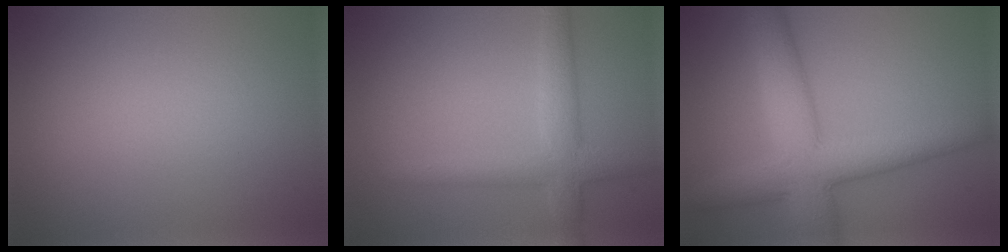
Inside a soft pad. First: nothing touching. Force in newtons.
{"total": 3.9, "press": 3.9, "slide": 0.1}
{"total": 7.7, "press": 7.7, "slide": 0.2}